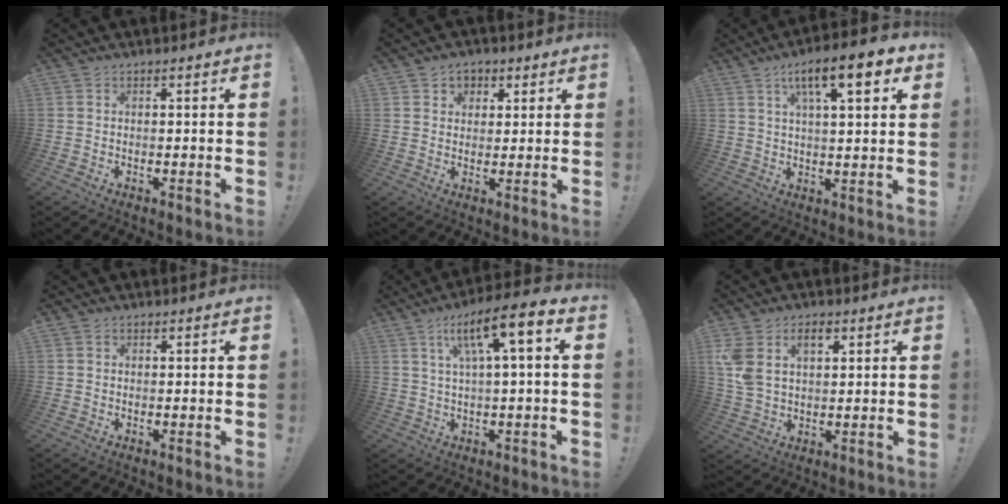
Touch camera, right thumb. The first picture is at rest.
{"total": 4.5, "force": [1.9, 3.9, 1.0], "torque": [-0.008, -0.008, 0.034]}
{"total": 12.6, "force": [5.7, 3.4, 10.8], "torque": [-0.163, -0.017, 0.086]}
{"total": 0.5, "force": [0.3, 0.4, -0.1], "torque": [0.009, -0.002, 0.005]}
{"total": 11.8, "force": [3.7, 1.8, 11.1], "torque": [-0.179, -0.013, 0.050]}
{"total": 8.8, "force": [4.2, 5.4, 5.4], "torque": [-0.098, -0.011, 0.078]}